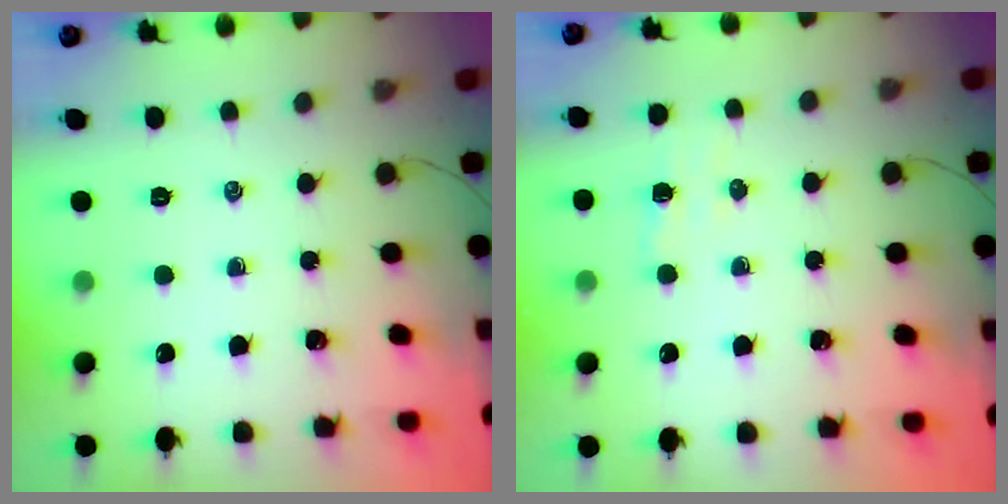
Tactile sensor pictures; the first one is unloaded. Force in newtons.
{"total": 3.0, "press": 2.9, "slide": 0.7}